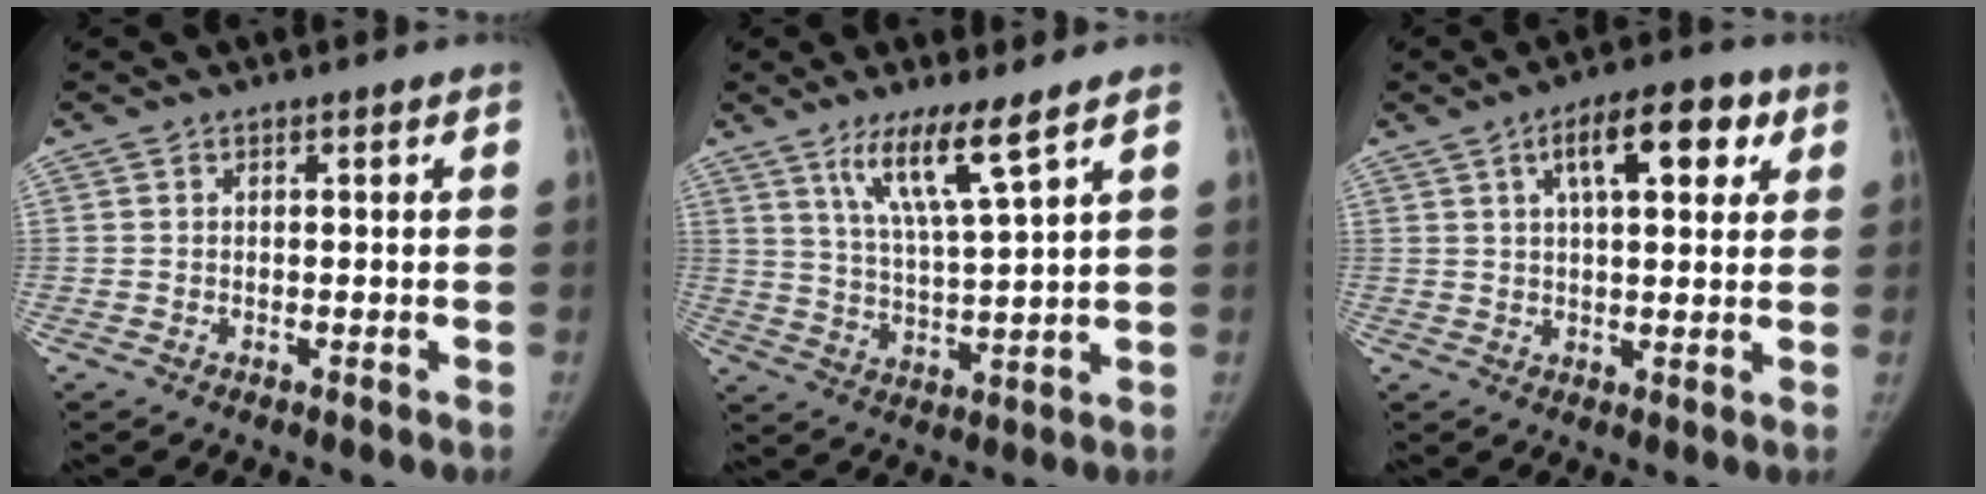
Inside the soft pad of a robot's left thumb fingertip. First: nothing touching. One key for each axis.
{"total": 9.5, "fx": 6.0, "fy": 0.4, "fz": 7.4, "tx": -0.139, "ty": -0.037, "tz": 0.117}
{"total": 11.5, "fx": 4.7, "fy": 4.7, "fz": 9.4, "tx": -0.113, "ty": 0.005, "tz": 0.067}